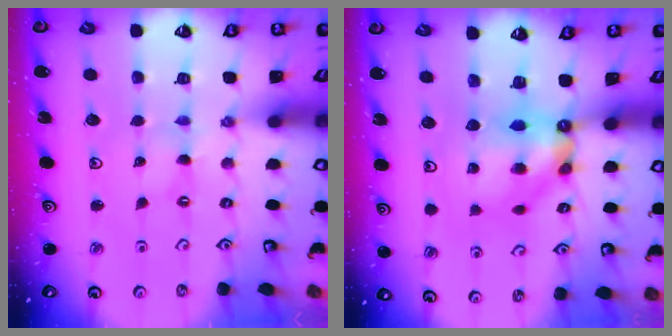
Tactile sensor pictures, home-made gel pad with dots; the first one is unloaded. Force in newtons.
{"total": 8.1, "press": 8.0, "slide": 0.8}